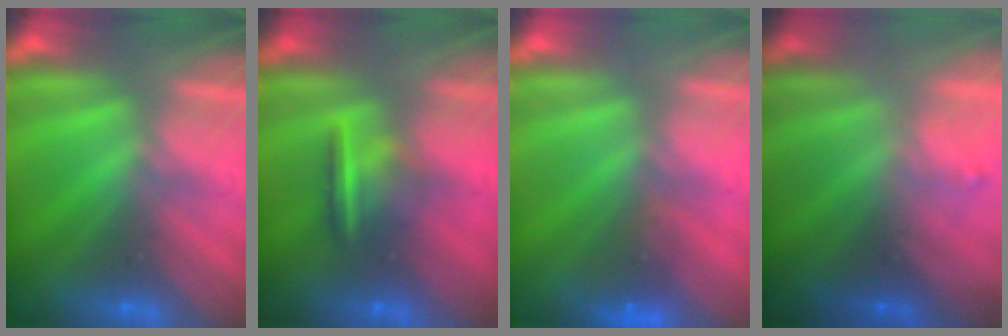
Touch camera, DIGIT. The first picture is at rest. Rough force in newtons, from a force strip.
{"total": 7.3}
{"total": 3.7}
{"total": 7.4}